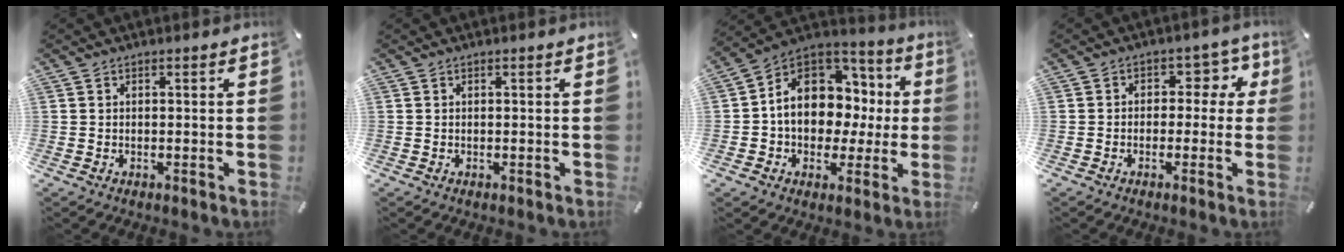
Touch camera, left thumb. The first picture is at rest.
{"total": 0.0}
{"total": 13.0, "force": [1.3, 10.7, 7.2], "torque": [-0.118, -0.016, 0.028]}
{"total": 6.2, "force": [0.4, 4.9, 3.8], "torque": [-0.037, 0.002, -0.002]}